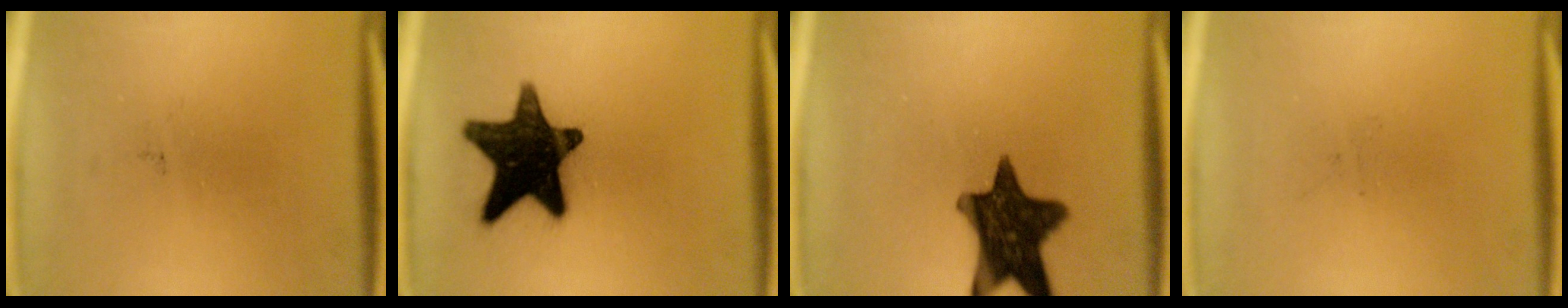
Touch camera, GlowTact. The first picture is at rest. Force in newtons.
{"total": 16.6}
{"total": 14.1}
{"total": 0.0}